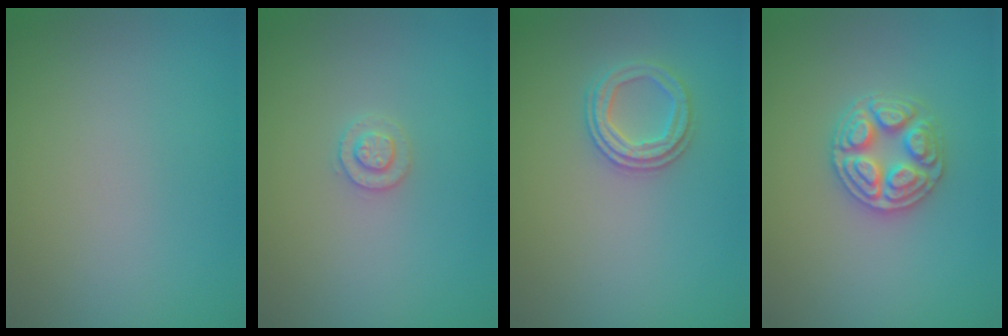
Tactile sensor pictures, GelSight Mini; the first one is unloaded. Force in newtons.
{"total": 1.5, "press": 1.5, "slide": 0.1}
{"total": 2.5, "press": 2.4, "slide": 0.6}
{"total": 3.5, "press": 3.4, "slide": 0.5}